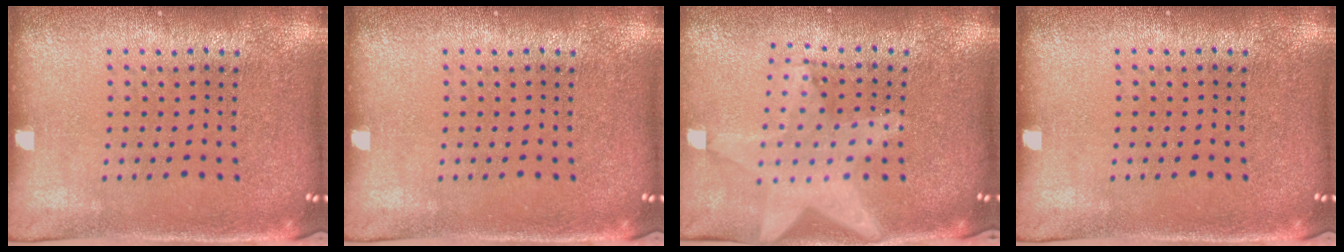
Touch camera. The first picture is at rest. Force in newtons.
{"total": 0.0}
{"total": 2.1, "press": 1.8, "slide": 1.1}
{"total": 0.0}